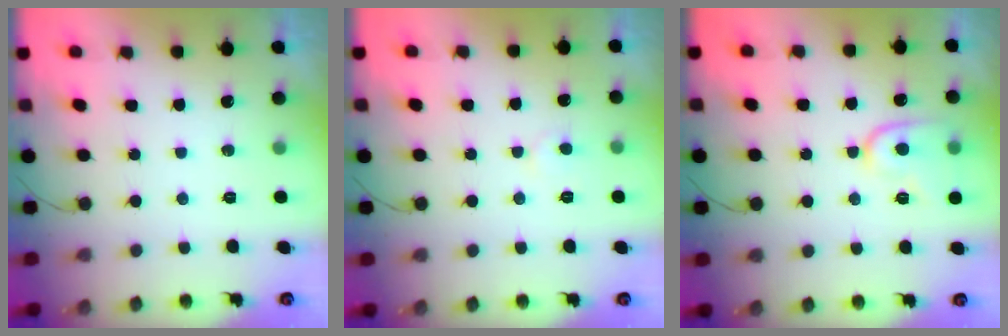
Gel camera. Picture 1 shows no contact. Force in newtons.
{"total": 4.5, "press": 4.4, "slide": 0.4}
{"total": 10.7, "press": 10.6, "slide": 1.0}